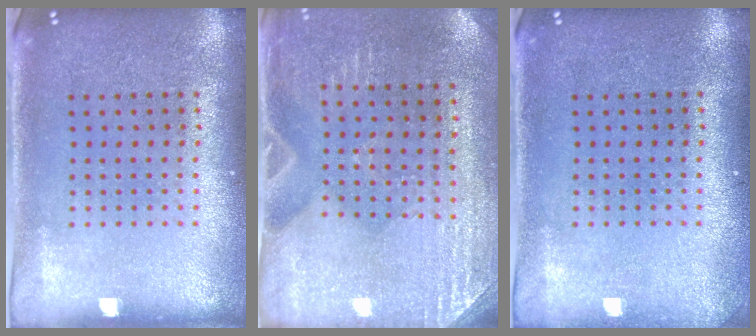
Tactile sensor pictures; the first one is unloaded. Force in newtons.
{"total": 2.9, "press": 2.8, "slide": 0.9}
{"total": 0.7, "press": 0.7, "slide": 0.0}